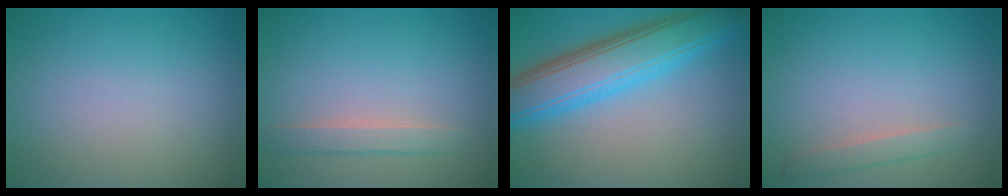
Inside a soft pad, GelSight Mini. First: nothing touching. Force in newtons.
{"total": 1.8, "press": 1.8, "slide": 0.1}
{"total": 8.0, "press": 8.0, "slide": 0.4}
{"total": 1.4, "press": 1.4, "slide": 0.0}